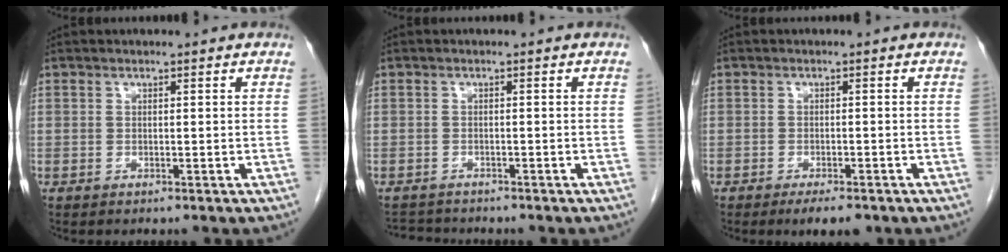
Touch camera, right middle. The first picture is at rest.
{"total": 3.2, "force": [-3.1, 0.7, 0.1], "torque": [0.001, -0.010, -0.049]}
{"total": 3.9, "force": [-2.7, 1.1, 2.5], "torque": [-0.034, -0.004, -0.037]}